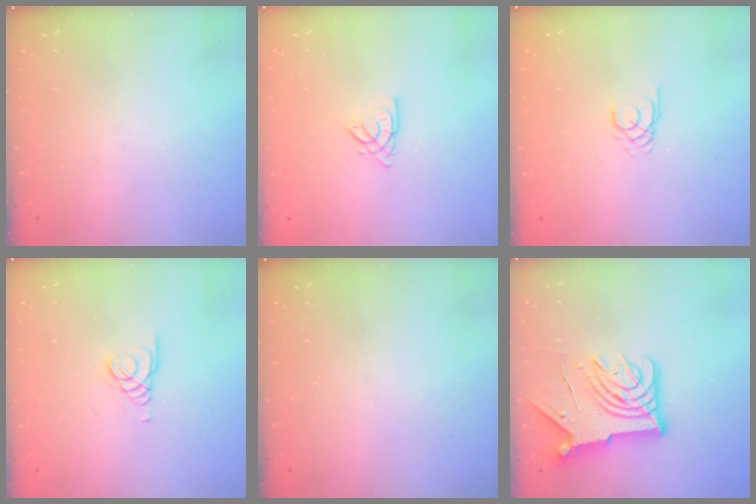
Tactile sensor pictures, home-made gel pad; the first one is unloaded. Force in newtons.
{"total": 2.6, "press": 2.6, "slide": 0.1}
{"total": 2.2, "press": 2.2, "slide": 0.2}
{"total": 1.5, "press": 1.4, "slide": 0.1}
{"total": 0.0}
{"total": 16.1, "press": 16.0, "slide": 1.8}